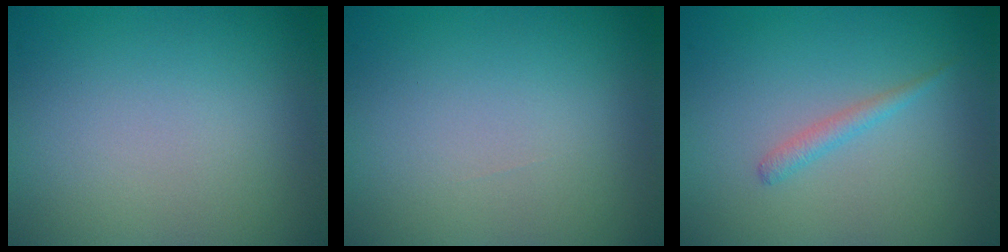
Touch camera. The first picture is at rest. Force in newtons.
{"total": 0.0}
{"total": 1.2, "press": 1.1, "slide": 0.1}